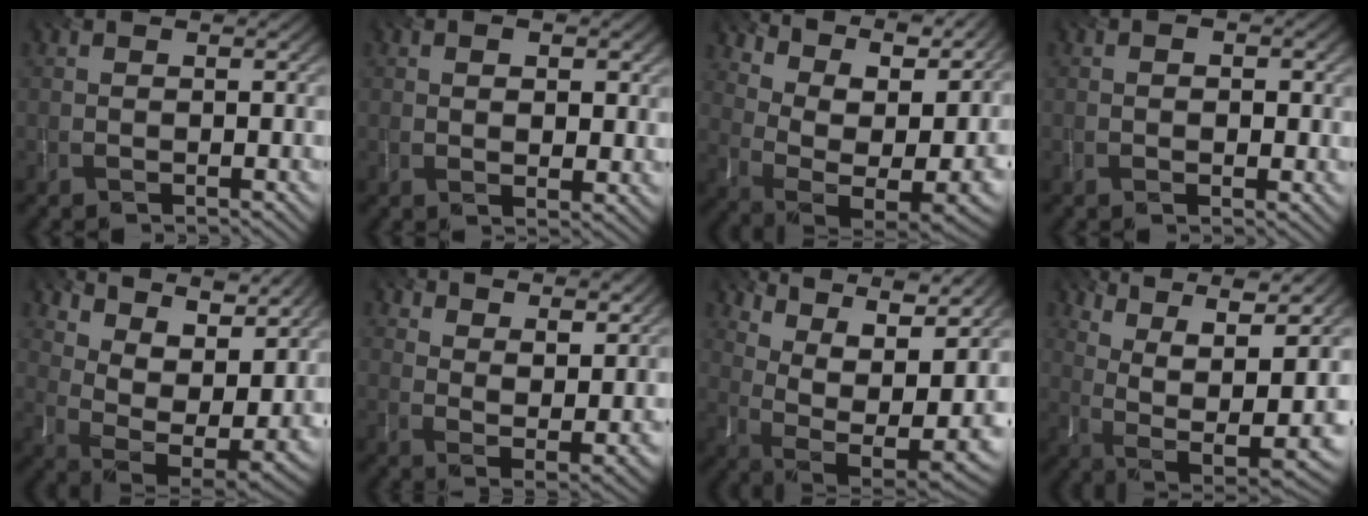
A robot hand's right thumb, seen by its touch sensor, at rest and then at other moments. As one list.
[{"total": 3.7, "force": [1.0, 1.9, 3.0], "torque": [-0.045, -0.008, 0.016]}, {"total": 15.9, "force": [8.5, 7.2, 11.4], "torque": [-0.113, 0.052, 0.146]}, {"total": 1.8, "force": [-0.1, 1.2, 1.3], "torque": [-0.020, -0.005, 0.002]}, {"total": 16.4, "force": [9.2, 6.9, 11.7], "torque": [-0.128, 0.060, 0.156]}, {"total": 11.3, "force": [8.6, 3.7, 6.3], "torque": [-0.113, -0.009, 0.121]}, {"total": 15.2, "force": [6.9, 7.0, 11.6], "torque": [-0.169, 0.028, 0.119]}, {"total": 16.1, "force": [6.4, 7.8, 12.5], "torque": [-0.214, 0.028, 0.122]}]